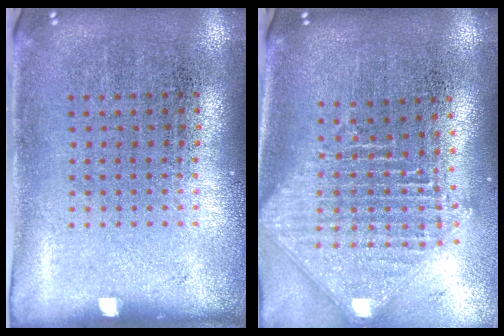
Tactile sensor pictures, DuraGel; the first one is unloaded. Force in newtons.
{"total": 2.5, "press": 1.9, "slide": 1.6}